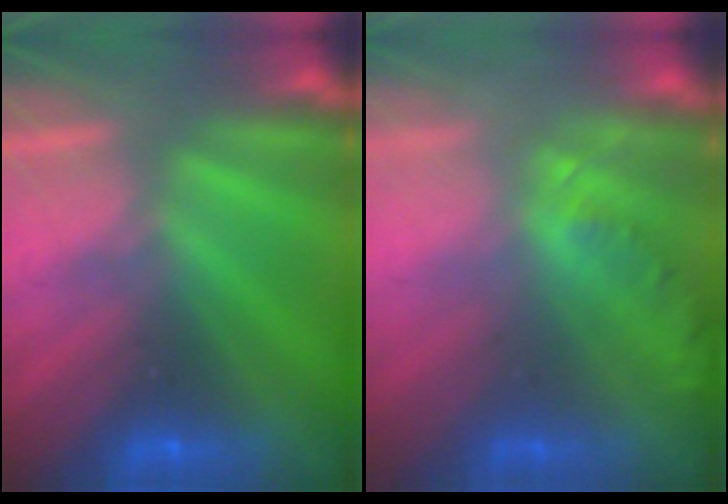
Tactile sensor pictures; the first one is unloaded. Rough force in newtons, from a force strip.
{"total": 1.8}